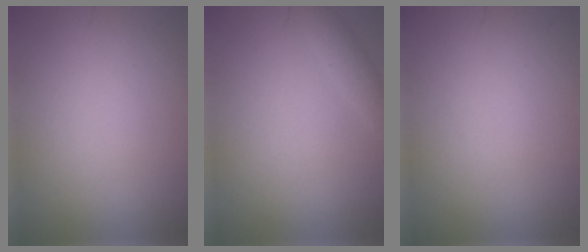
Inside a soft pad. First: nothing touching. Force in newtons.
{"total": 1.3, "press": 1.3, "slide": 0.1}
{"total": 0.0}